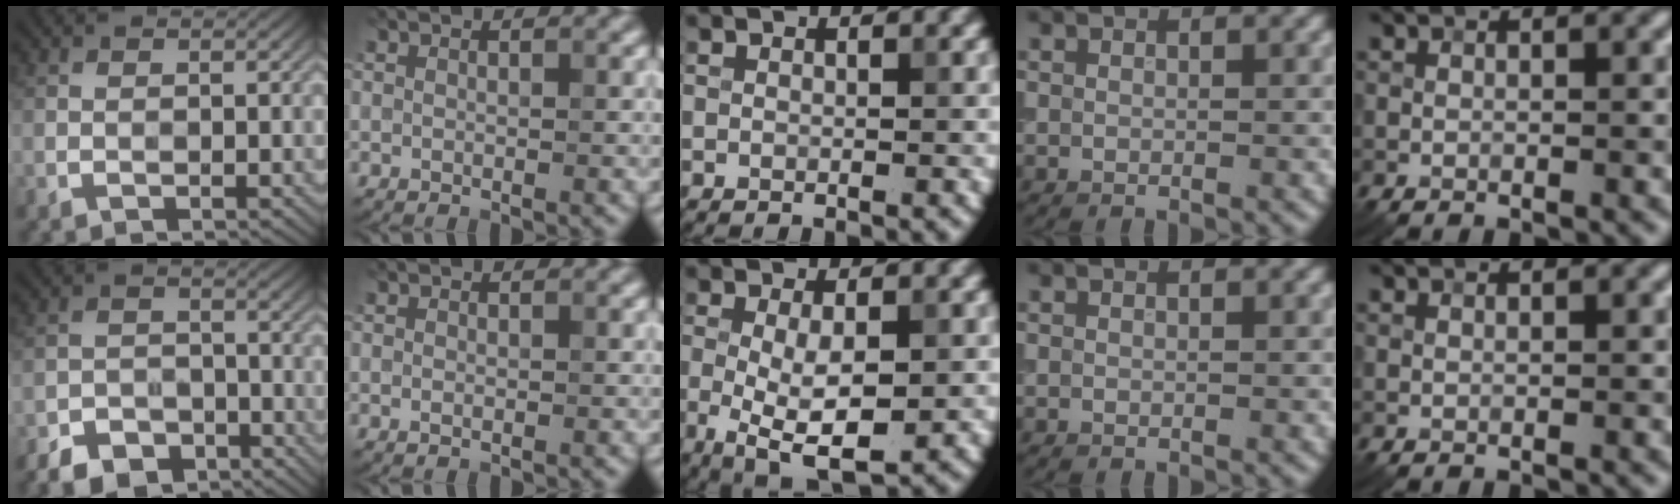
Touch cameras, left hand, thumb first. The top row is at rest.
{"thumb": {"total": 6.6, "force": [-5.0, 3.4, 2.6], "torque": [-0.050, -0.009, -0.095]}, "index": {"total": 0.6, "force": [-0.1, 0.3, 0.4], "torque": [-0.008, -0.001, 0.000]}, "middle": {"total": 6.2, "force": [-1.2, 2.5, 5.5], "torque": [-0.110, -0.016, -0.015]}}